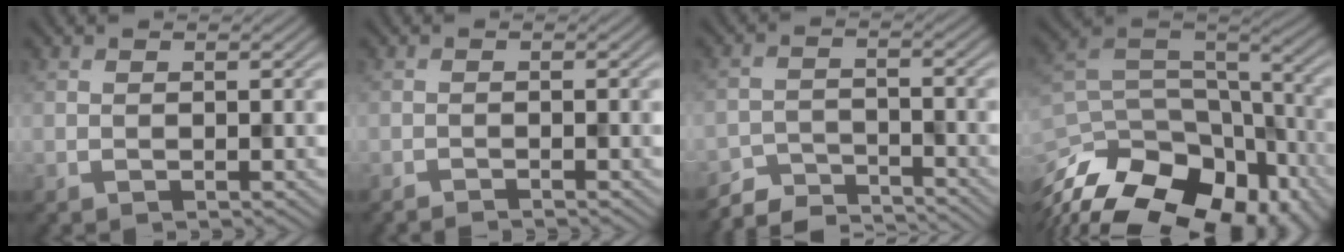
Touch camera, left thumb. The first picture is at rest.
{"total": 0.9, "force": [-0.9, 0.0, 0.2], "torque": [-0.001, 0.002, -0.019]}
{"total": 5.3, "force": [-5.1, 0.7, 1.0], "torque": [-0.024, -0.004, -0.098]}
{"total": 18.3, "force": [-11.6, 9.8, 10.1], "torque": [-0.227, -0.044, -0.161]}